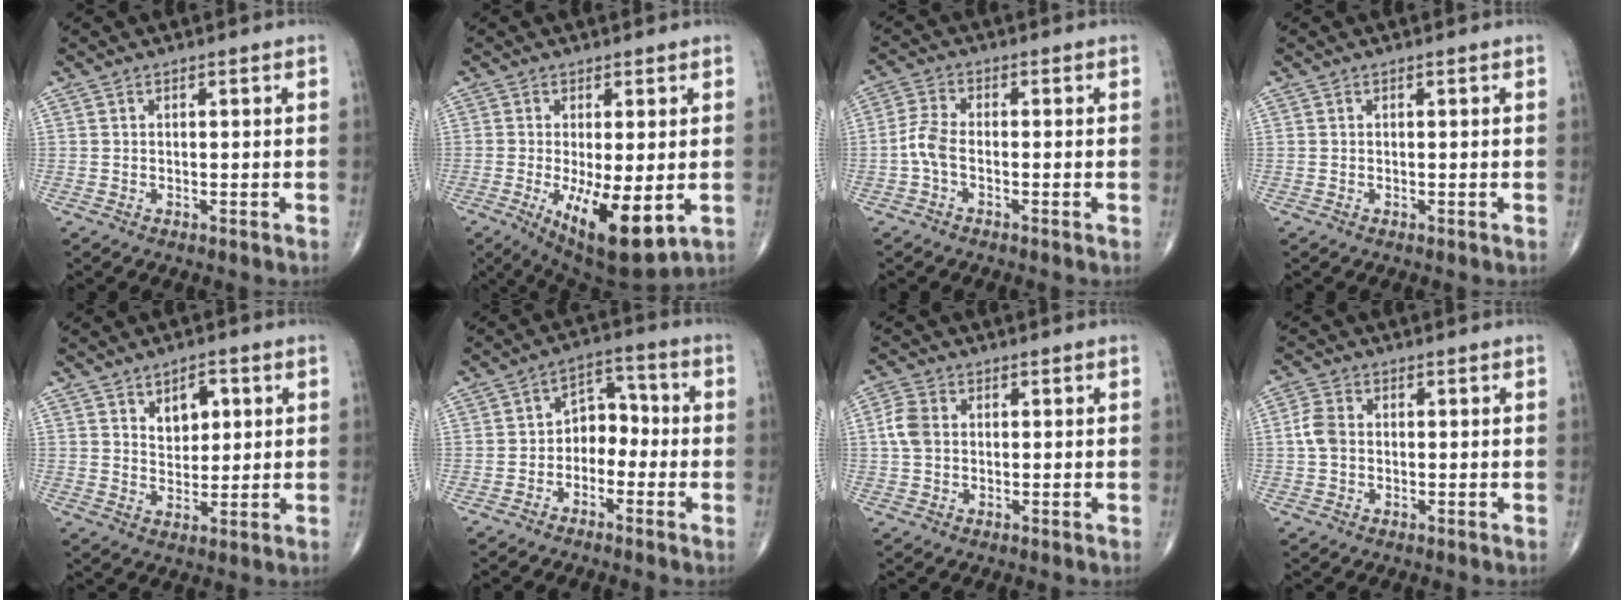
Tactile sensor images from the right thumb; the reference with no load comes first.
{"total": 12.5, "force": [-3.1, 4.3, 11.3], "torque": [-0.181, -0.026, -0.035]}
{"total": 4.0, "force": [-1.3, 1.8, 3.3], "torque": [-0.080, 0.011, -0.035]}
{"total": 0.0}
{"total": 6.0, "force": [2.4, 3.8, 4.0], "torque": [-0.033, -0.014, 0.037]}
{"total": 4.8, "force": [-1.6, 3.5, 2.9], "torque": [-0.021, 0.032, -0.041]}
{"total": 4.4, "force": [0.4, 3.2, 2.9], "torque": [-0.066, 0.008, 0.004]}
{"total": 3.9, "force": [0.0, 2.9, 2.6], "torque": [-0.059, 0.010, -0.006]}